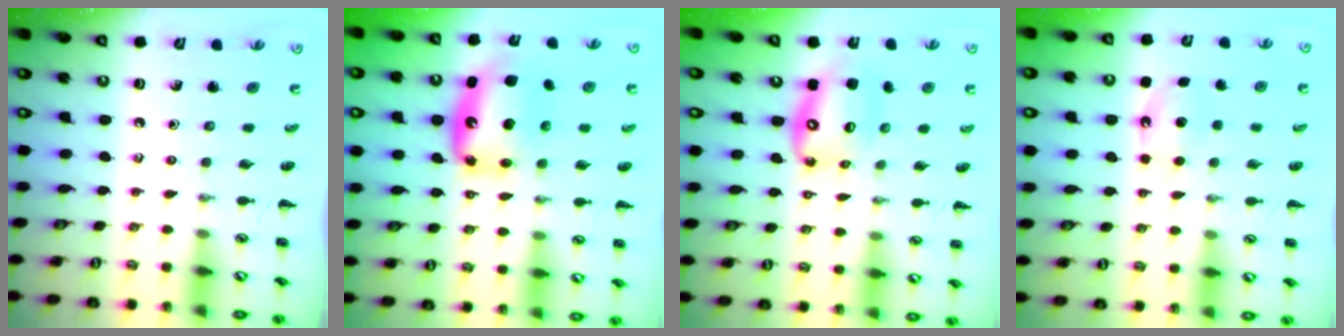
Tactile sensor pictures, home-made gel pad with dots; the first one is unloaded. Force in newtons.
{"total": 10.2, "press": 9.8, "slide": 2.9}
{"total": 13.1, "press": 12.6, "slide": 3.6}
{"total": 6.0, "press": 5.8, "slide": 1.6}